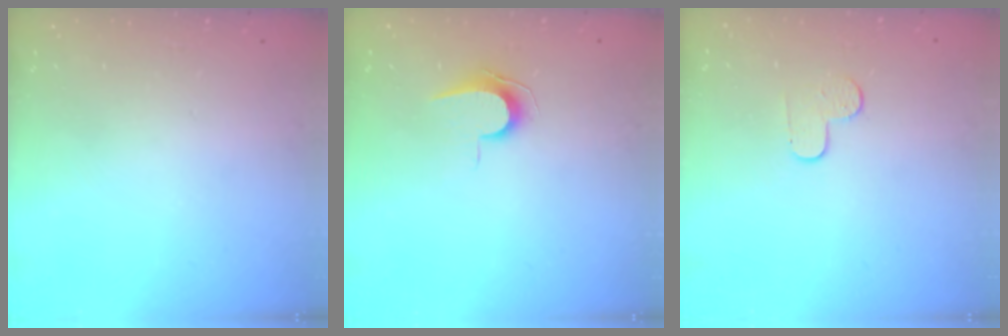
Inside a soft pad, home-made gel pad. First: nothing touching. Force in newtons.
{"total": 7.1, "press": 7.0, "slide": 0.7}
{"total": 6.1, "press": 6.1, "slide": 0.5}